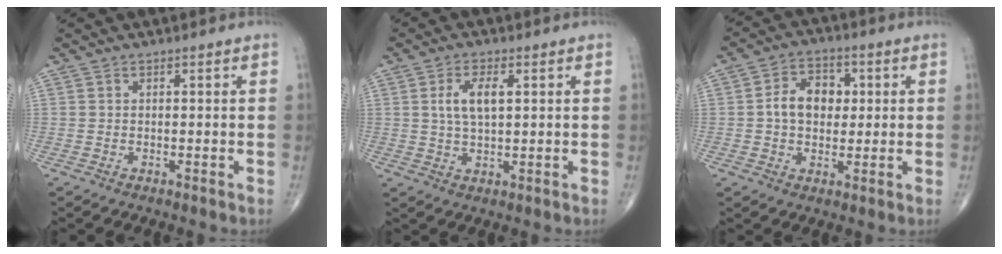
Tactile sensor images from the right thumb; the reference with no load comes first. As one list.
[{"total": 5.8, "force": [1.4, 2.6, 5.0], "torque": [-0.101, -0.001, 0.027]}, {"total": 8.4, "force": [0.7, 6.2, 5.6], "torque": [-0.067, 0.016, 0.007]}]